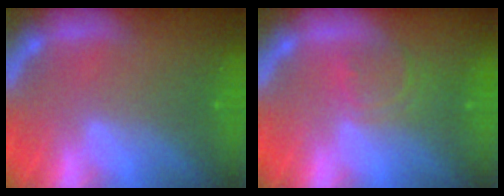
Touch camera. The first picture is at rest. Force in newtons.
{"total": 3.0}